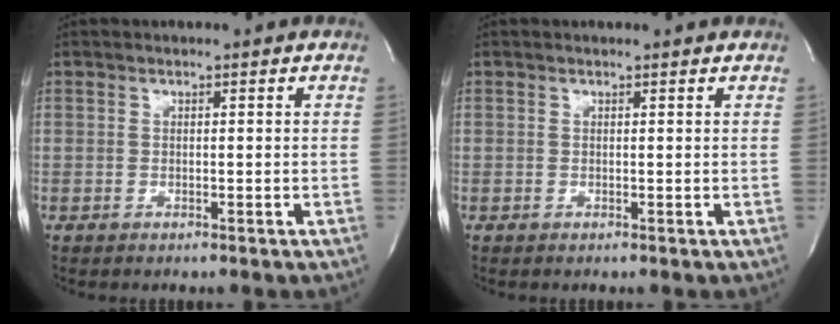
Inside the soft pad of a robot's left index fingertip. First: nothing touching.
{"total": 1.5, "force": [1.3, 0.5, 0.1], "torque": [-0.011, 0.007, 0.003]}